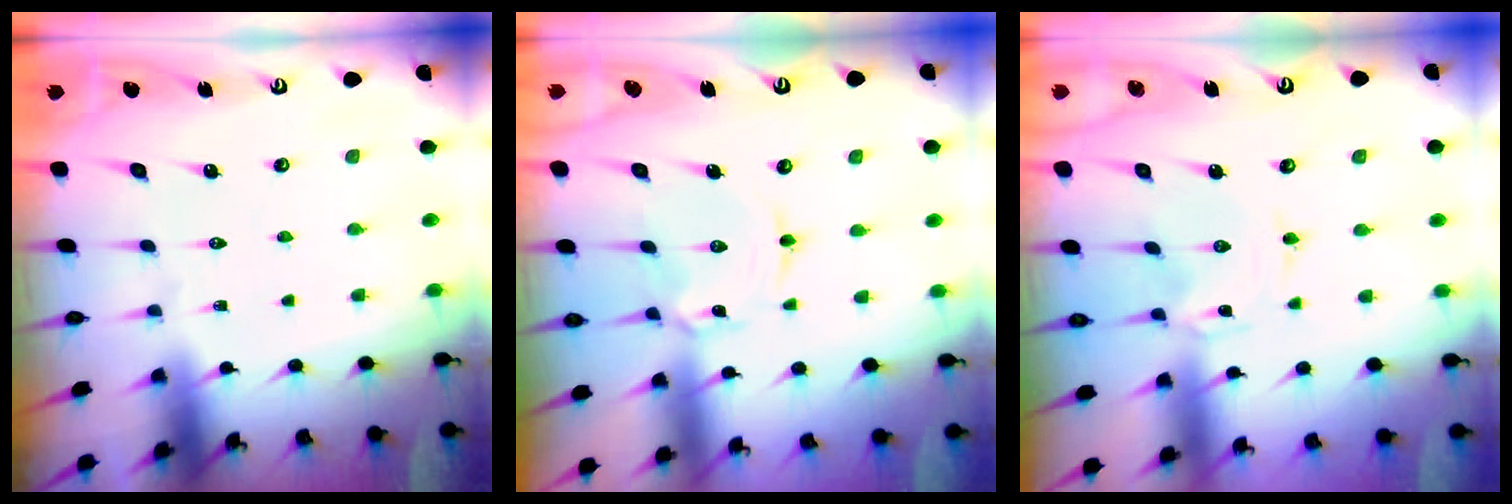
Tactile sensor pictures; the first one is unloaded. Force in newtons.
{"total": 2.6, "press": 2.5, "slide": 0.3}
{"total": 0.0}